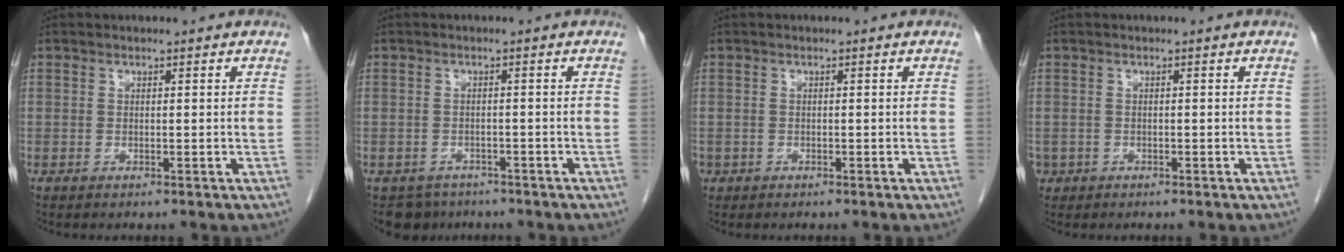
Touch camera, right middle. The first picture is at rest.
{"total": 4.0, "force": [-3.1, 2.5, -0.1], "torque": [0.005, 0.003, -0.047]}
{"total": 0.7, "force": [-0.4, 0.6, 0.1], "torque": [-0.008, 0.004, -0.005]}
{"total": 1.3, "force": [-0.6, 1.1, 0.1], "torque": [-0.010, 0.004, -0.007]}